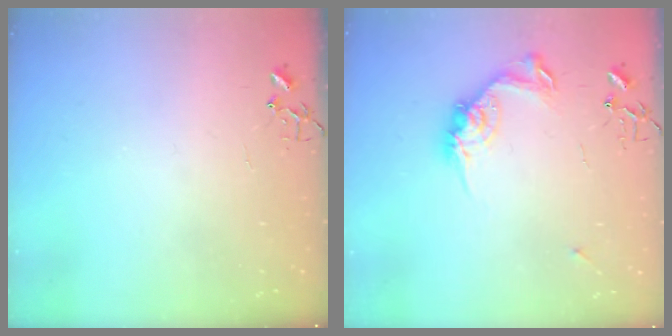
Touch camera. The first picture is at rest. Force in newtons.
{"total": 13.3, "press": 13.3, "slide": 0.1}